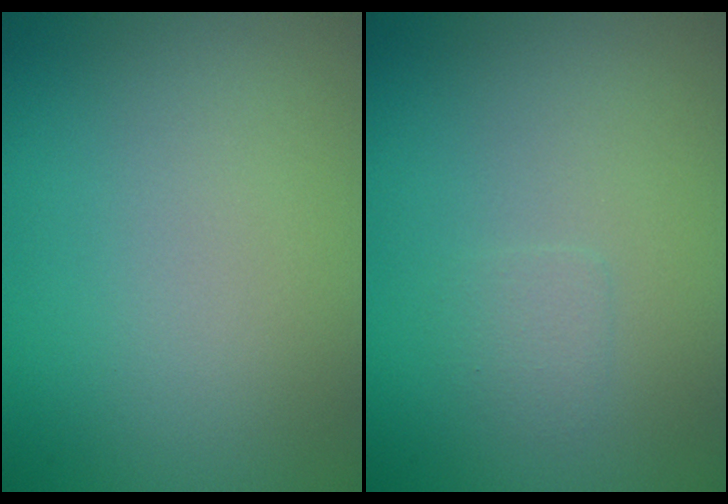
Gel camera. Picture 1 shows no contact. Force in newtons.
{"total": 0.8, "press": 0.8, "slide": 0.0}